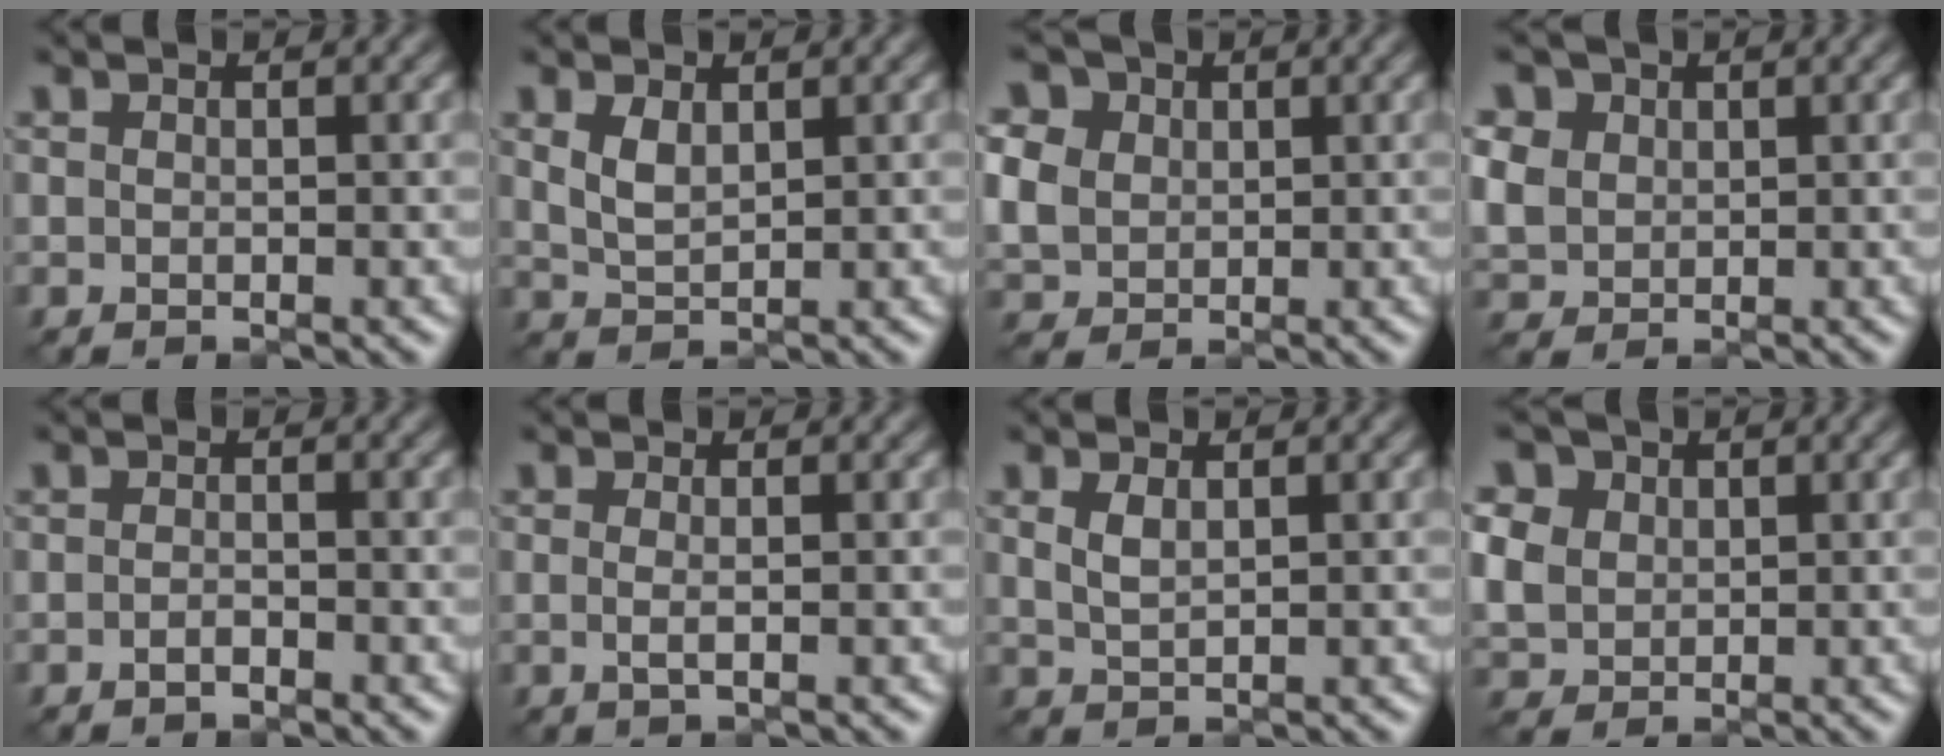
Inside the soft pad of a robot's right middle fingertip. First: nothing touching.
{"total": 2.2, "force": [1.0, 1.2, 1.6], "torque": [-0.040, -0.003, 0.026]}
{"total": 9.4, "force": [3.8, 7.4, 4.5], "torque": [-0.117, 0.026, 0.057]}
{"total": 5.5, "force": [2.4, 4.4, 2.4], "torque": [-0.093, 0.016, 0.045]}
{"total": 1.1, "force": [-0.7, 0.3, 0.7], "torque": [-0.016, 0.000, -0.013]}
{"total": 1.2, "force": [-0.1, 0.4, 1.2], "torque": [-0.024, -0.004, -0.005]}
{"total": 1.6, "force": [0.8, 0.6, 1.2], "torque": [-0.029, -0.002, 0.020]}
{"total": 8.5, "force": [3.6, 6.6, 3.9], "torque": [-0.112, 0.025, 0.055]}